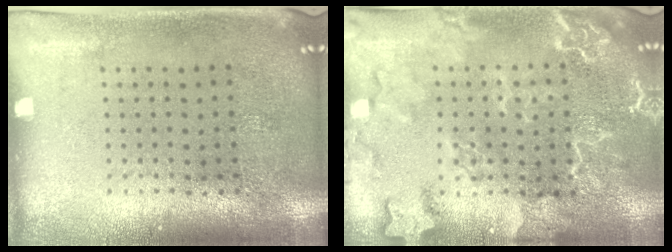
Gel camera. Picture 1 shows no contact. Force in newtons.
{"total": 2.5, "press": 2.5, "slide": 0.4}